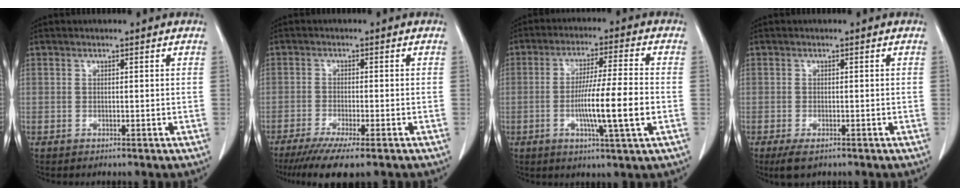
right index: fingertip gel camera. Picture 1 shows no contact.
{"total": 9.3, "force": [-6.9, 0.7, 6.2], "torque": [-0.091, -0.020, -0.106]}
{"total": 10.8, "force": [-2.4, -0.3, 10.5], "torque": [-0.190, -0.006, -0.045]}
{"total": 3.0, "force": [-1.9, 1.0, 2.1], "torque": [-0.047, -0.009, -0.026]}